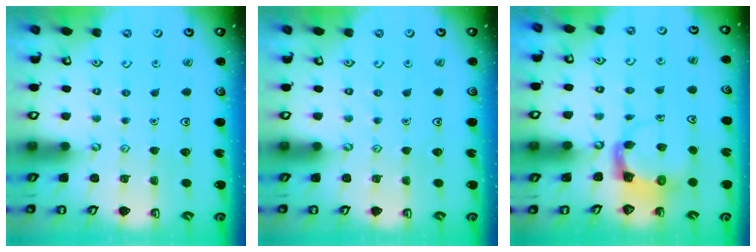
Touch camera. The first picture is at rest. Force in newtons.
{"total": 0.0}
{"total": 3.8, "press": 3.7, "slide": 0.6}